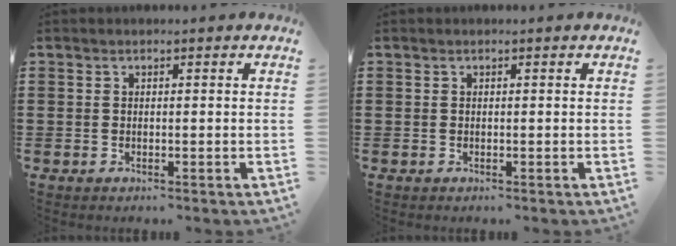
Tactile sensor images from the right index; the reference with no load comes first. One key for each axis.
{"total": 0.0}